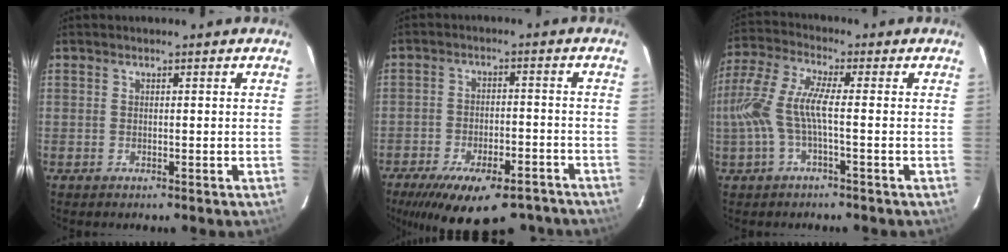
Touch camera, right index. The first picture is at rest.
{"total": 19.2, "force": [-14.3, 7.2, 10.6], "torque": [-0.198, -0.025, -0.200]}
{"total": 9.4, "force": [-1.9, 1.9, 9.0], "torque": [-0.204, 0.005, -0.037]}